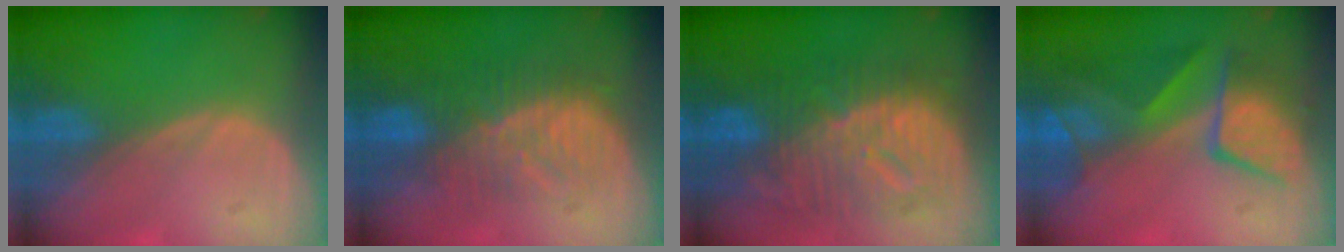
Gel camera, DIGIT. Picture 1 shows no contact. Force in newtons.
{"total": 8.9, "press": 8.5, "slide": 2.4}
{"total": 12.1, "press": 12.0, "slide": 1.2}
{"total": 10.1, "press": 8.7, "slide": 5.0}